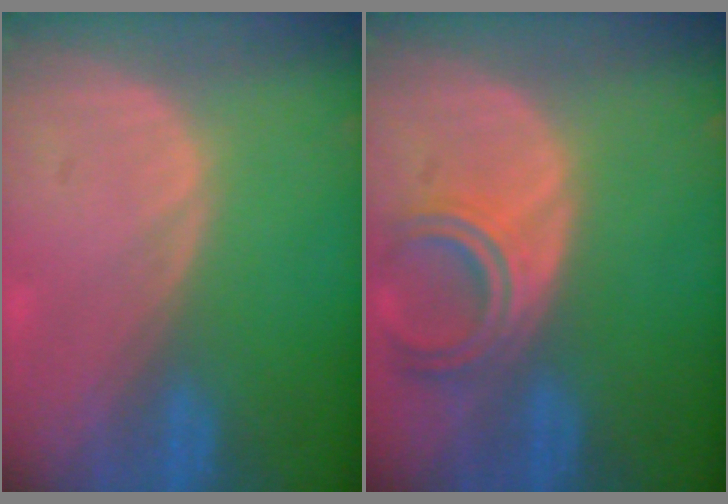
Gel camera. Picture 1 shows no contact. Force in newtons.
{"total": 5.7, "press": 5.2, "slide": 2.4}